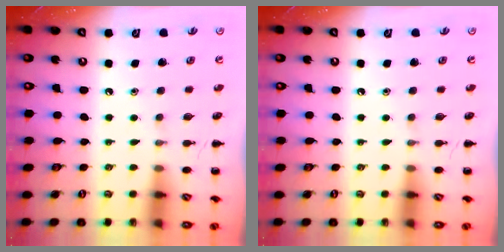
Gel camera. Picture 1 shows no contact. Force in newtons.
{"total": 0.0}